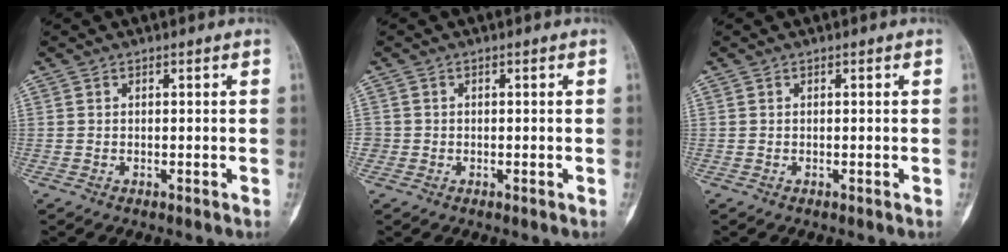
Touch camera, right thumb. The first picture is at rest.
{"total": 1.2, "force": [-0.3, 1.1, 0.0], "torque": [0.006, 0.006, -0.009]}
{"total": 0.0}